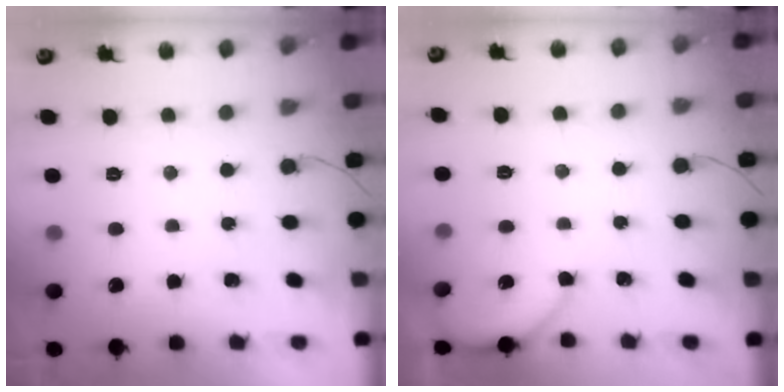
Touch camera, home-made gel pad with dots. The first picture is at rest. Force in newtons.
{"total": 2.9, "press": 2.9, "slide": 0.3}